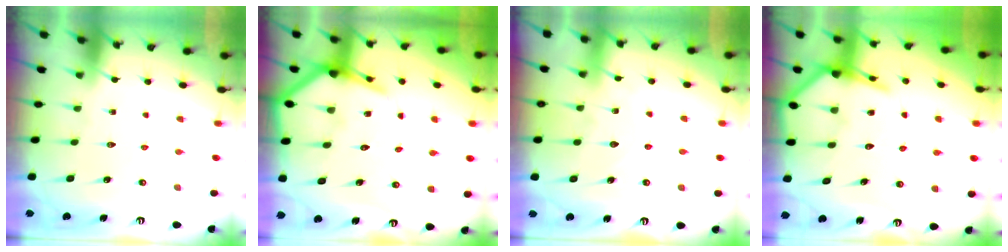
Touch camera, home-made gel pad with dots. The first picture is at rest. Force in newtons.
{"total": 7.9, "press": 7.8, "slide": 0.5}
{"total": 7.1, "press": 7.1, "slide": 0.7}
{"total": 7.9, "press": 7.8, "slide": 1.0}